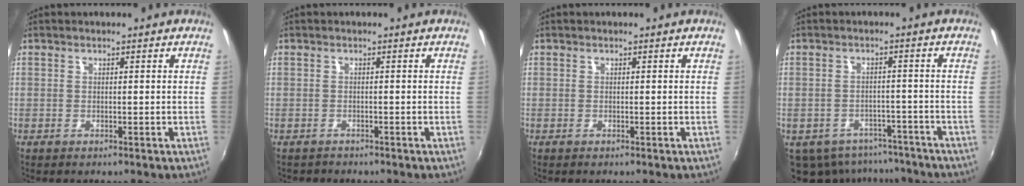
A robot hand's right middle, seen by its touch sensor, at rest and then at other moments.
{"total": 1.2, "force": [-1.1, 0.4, 0.0], "torque": [-0.006, -0.001, -0.017]}
{"total": 0.0}
{"total": 12.2, "force": [-8.9, 7.1, 4.2], "torque": [-0.104, -0.006, -0.108]}